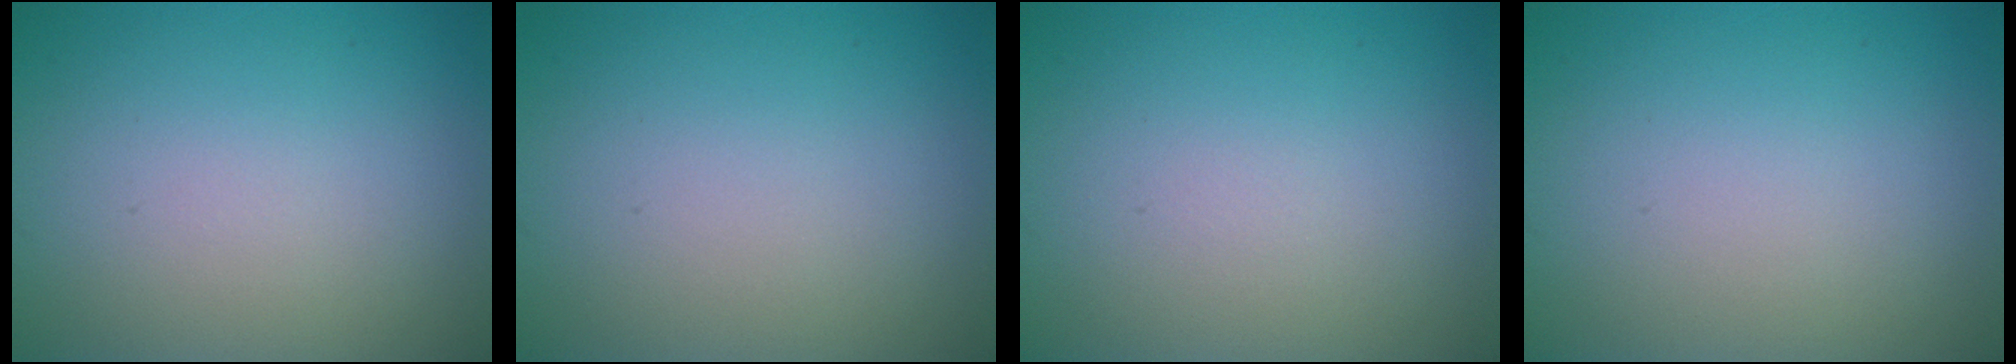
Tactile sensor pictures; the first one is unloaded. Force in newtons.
{"total": 0.0}
{"total": 0.0}
{"total": 0.0}